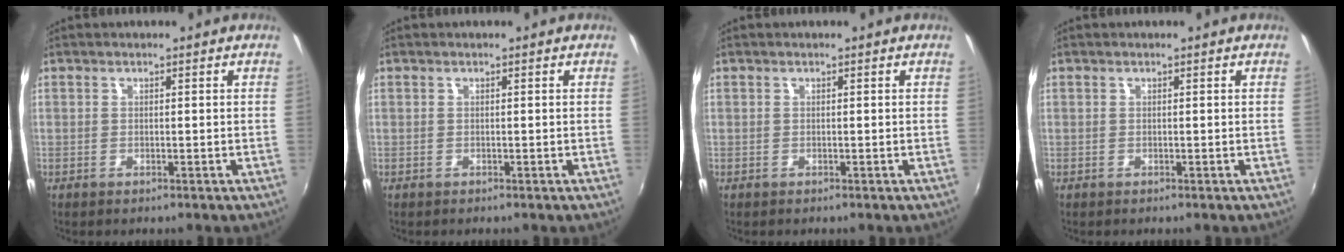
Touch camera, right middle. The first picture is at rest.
{"total": 0.0}
{"total": 0.0}
{"total": 0.0}